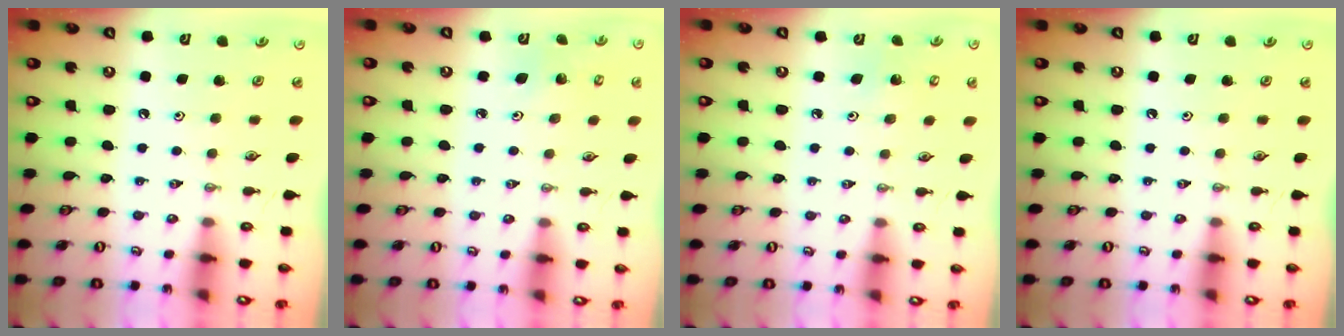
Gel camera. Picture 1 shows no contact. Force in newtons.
{"total": 3.0, "press": 2.9, "slide": 0.4}
{"total": 3.2, "press": 3.2, "slide": 0.2}
{"total": 0.0}